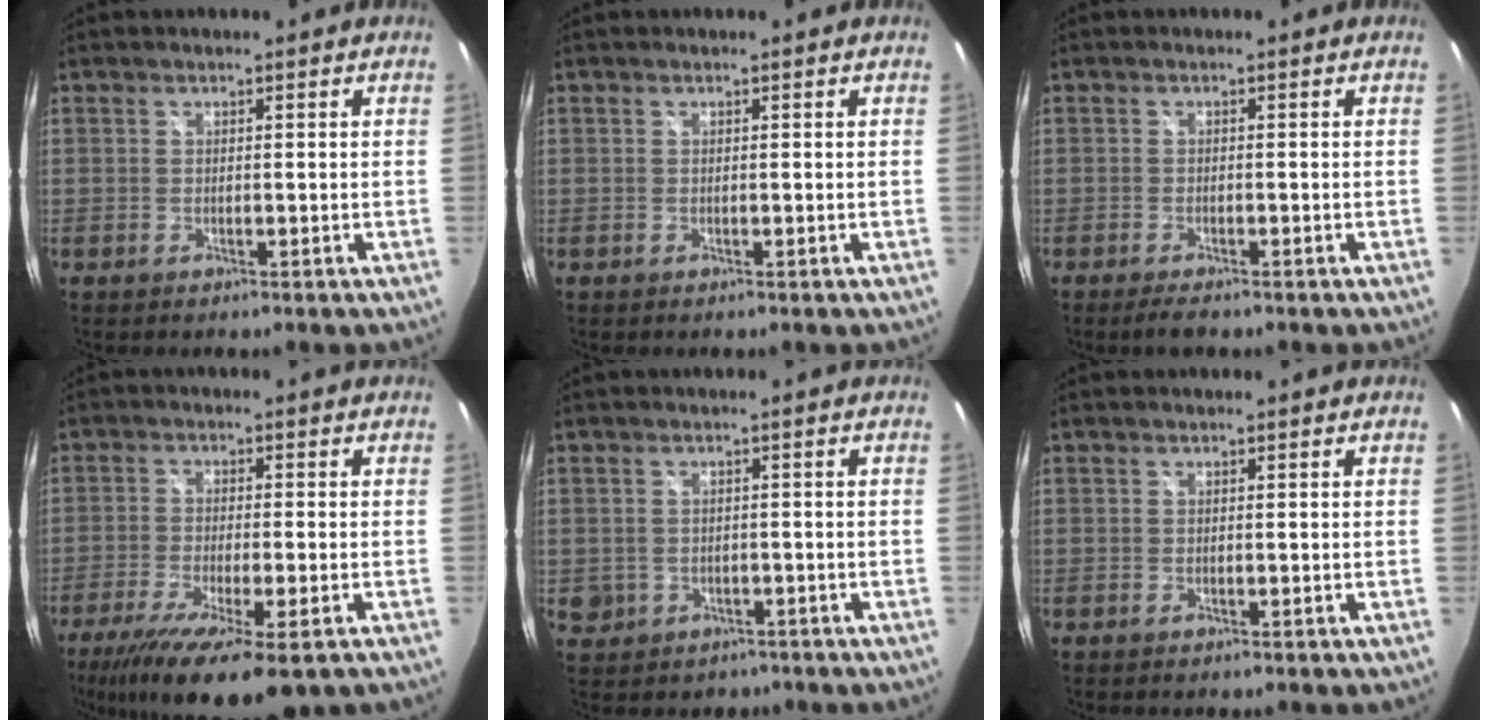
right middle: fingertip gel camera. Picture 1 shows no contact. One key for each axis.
{"total": 0.0}
{"total": 2.8, "fx": -2.2, "fy": 0.7, "fz": 1.5, "tx": -0.032, "ty": -0.012, "tz": -0.038}
{"total": 14.7, "fx": -9.2, "fy": 3.0, "fz": 11.1, "tx": -0.216, "ty": -0.057, "tz": -0.149}
{"total": 4.9, "fx": -1.4, "fy": 4.6, "fz": 1.2, "tx": -0.039, "ty": 0.005, "tz": -0.006}
{"total": 0.0}